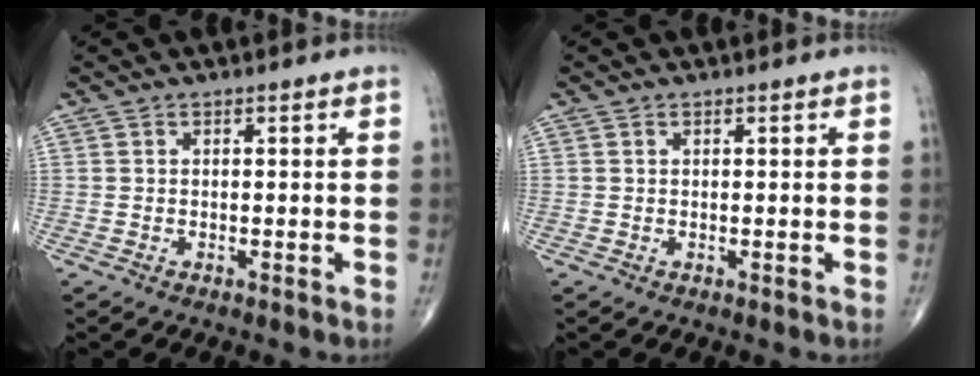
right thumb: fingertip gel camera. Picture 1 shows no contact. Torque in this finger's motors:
{"motor_torque": [-0.29, -0.12, -0.21, -0.07, 0.00]}